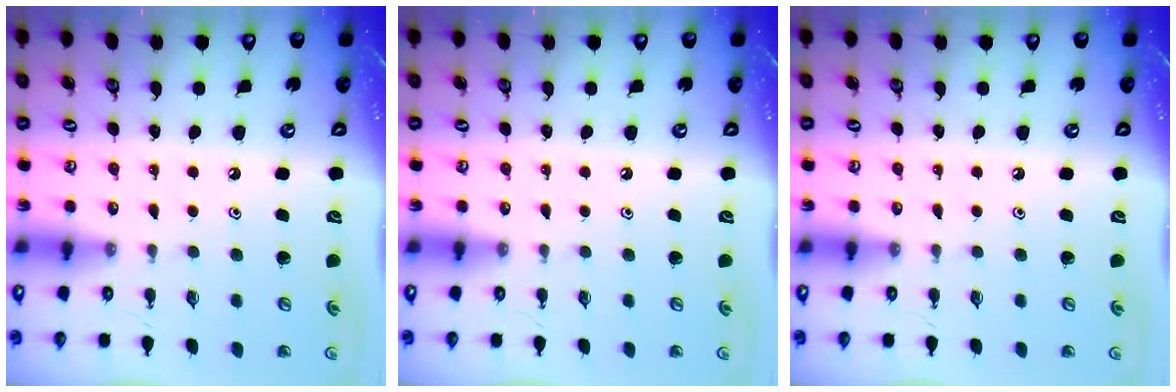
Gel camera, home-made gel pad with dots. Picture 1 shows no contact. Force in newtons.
{"total": 0.0}
{"total": 0.0}